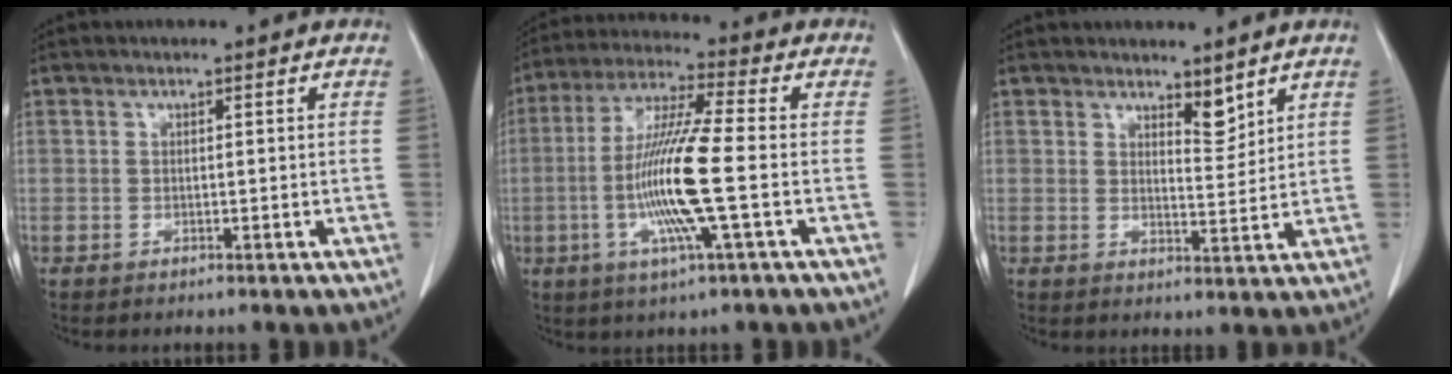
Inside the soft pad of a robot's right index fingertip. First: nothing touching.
{"total": 13.3, "force": [-2.6, -0.3, 13.0], "torque": [-0.264, -0.008, -0.060]}
{"total": 3.5, "force": [2.8, 1.1, 1.8], "torque": [-0.027, -0.012, 0.048]}